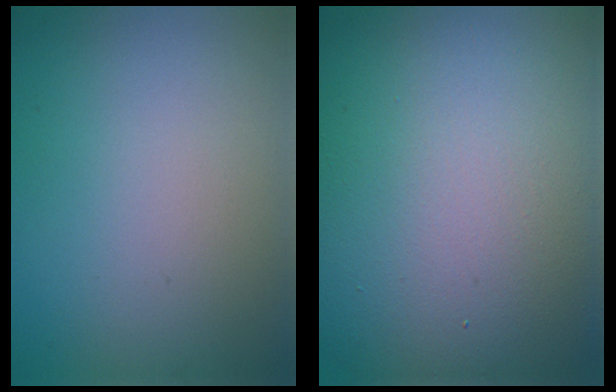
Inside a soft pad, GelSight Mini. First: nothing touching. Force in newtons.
{"total": 20.2, "press": 20.2, "slide": 0.8}